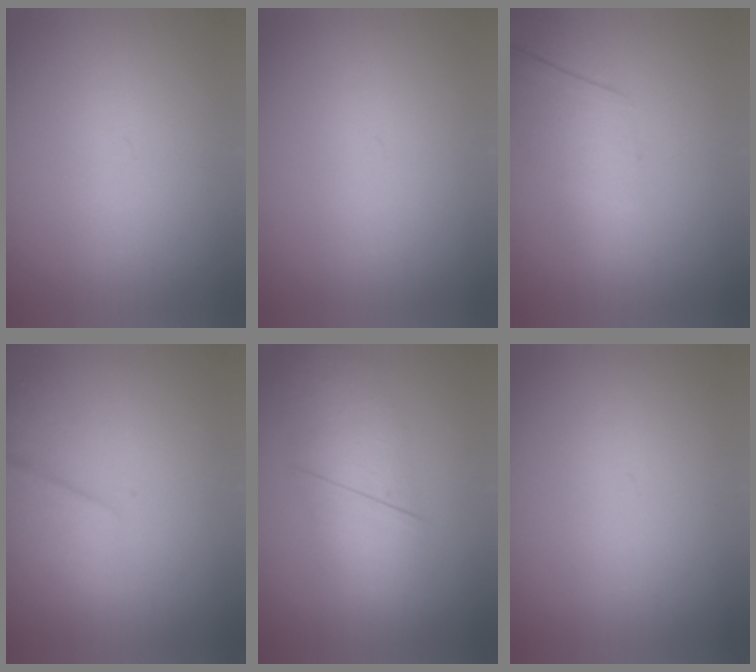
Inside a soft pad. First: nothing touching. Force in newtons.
{"total": 0.0}
{"total": 2.3}
{"total": 2.6}
{"total": 2.7}
{"total": 0.0}